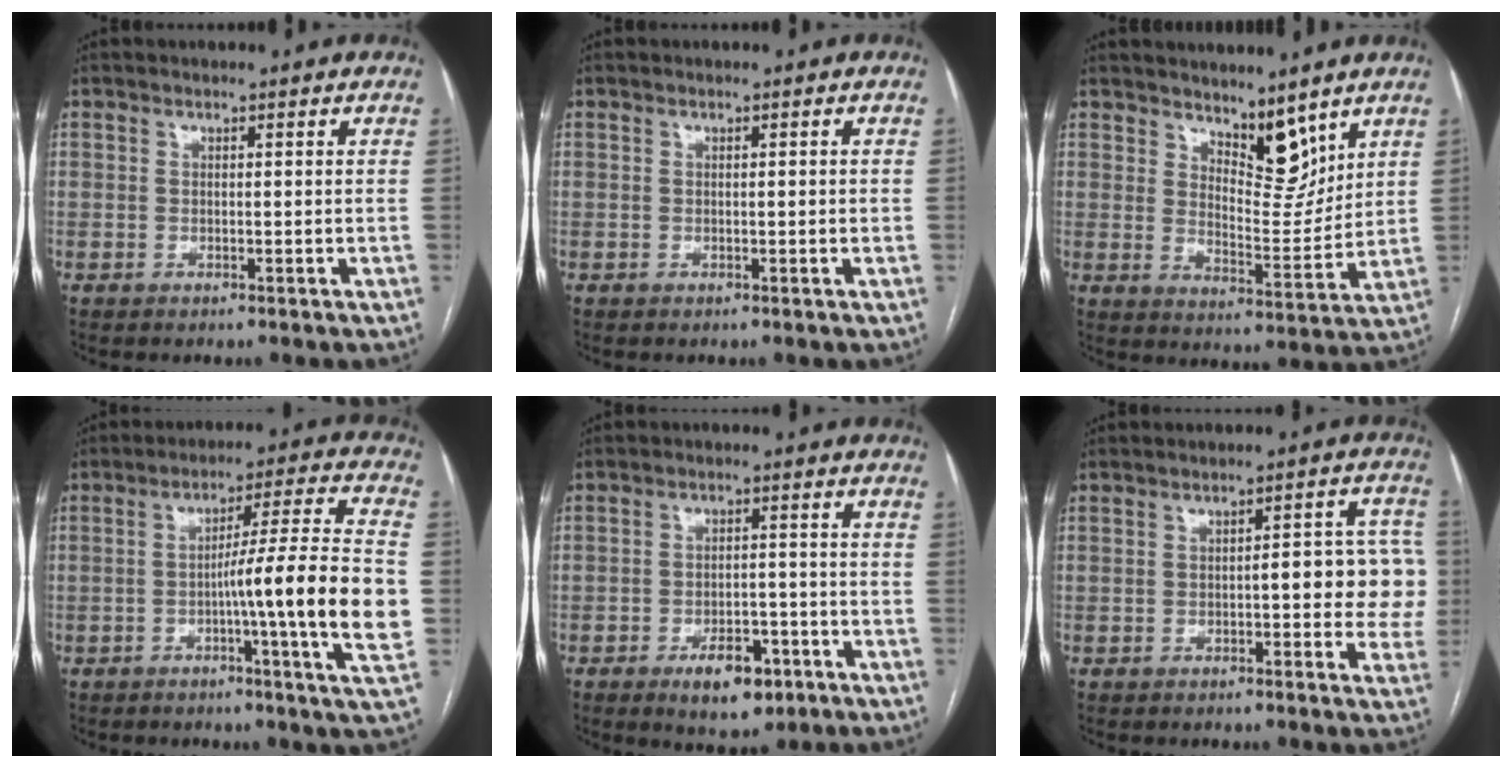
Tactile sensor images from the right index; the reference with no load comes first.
{"total": 0.5, "force": [0.0, 0.1, 0.5], "torque": [-0.009, 0.000, 0.002]}
{"total": 7.6, "force": [5.7, 2.8, 4.3], "torque": [-0.063, -0.012, 0.101]}
{"total": 15.6, "force": [-2.8, -1.3, 15.2], "torque": [-0.229, 0.001, -0.050]}
{"total": 7.4, "force": [-4.1, 3.4, 5.1], "torque": [-0.073, 0.001, -0.057]}
{"total": 9.5, "force": [-0.6, 3.0, 9.0], "torque": [-0.089, 0.028, -0.010]}